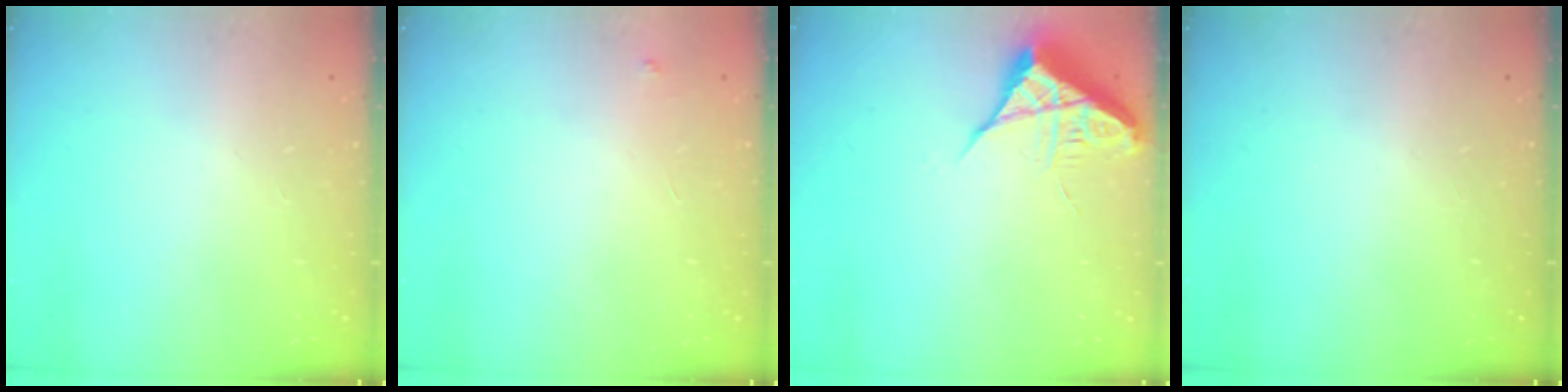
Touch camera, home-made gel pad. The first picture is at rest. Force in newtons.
{"total": 4.0, "press": 4.0, "slide": 0.2}
{"total": 6.7, "press": 6.7, "slide": 0.5}
{"total": 0.0}